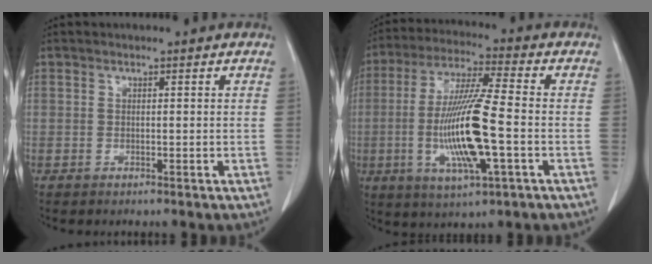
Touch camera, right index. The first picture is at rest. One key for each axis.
{"total": 14.5, "fx": -2.8, "fy": 1.3, "fz": 14.2, "tx": -0.285, "ty": -0.012, "tz": -0.051}